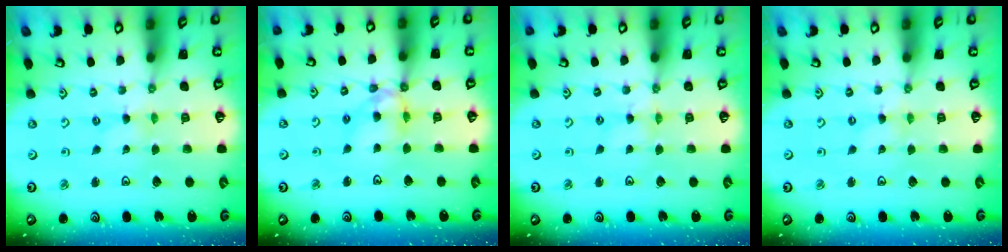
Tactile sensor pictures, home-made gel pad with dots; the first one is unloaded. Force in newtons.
{"total": 11.2, "press": 11.2, "slide": 1.1}
{"total": 1.0, "press": 0.9, "slide": 0.2}
{"total": 0.0}